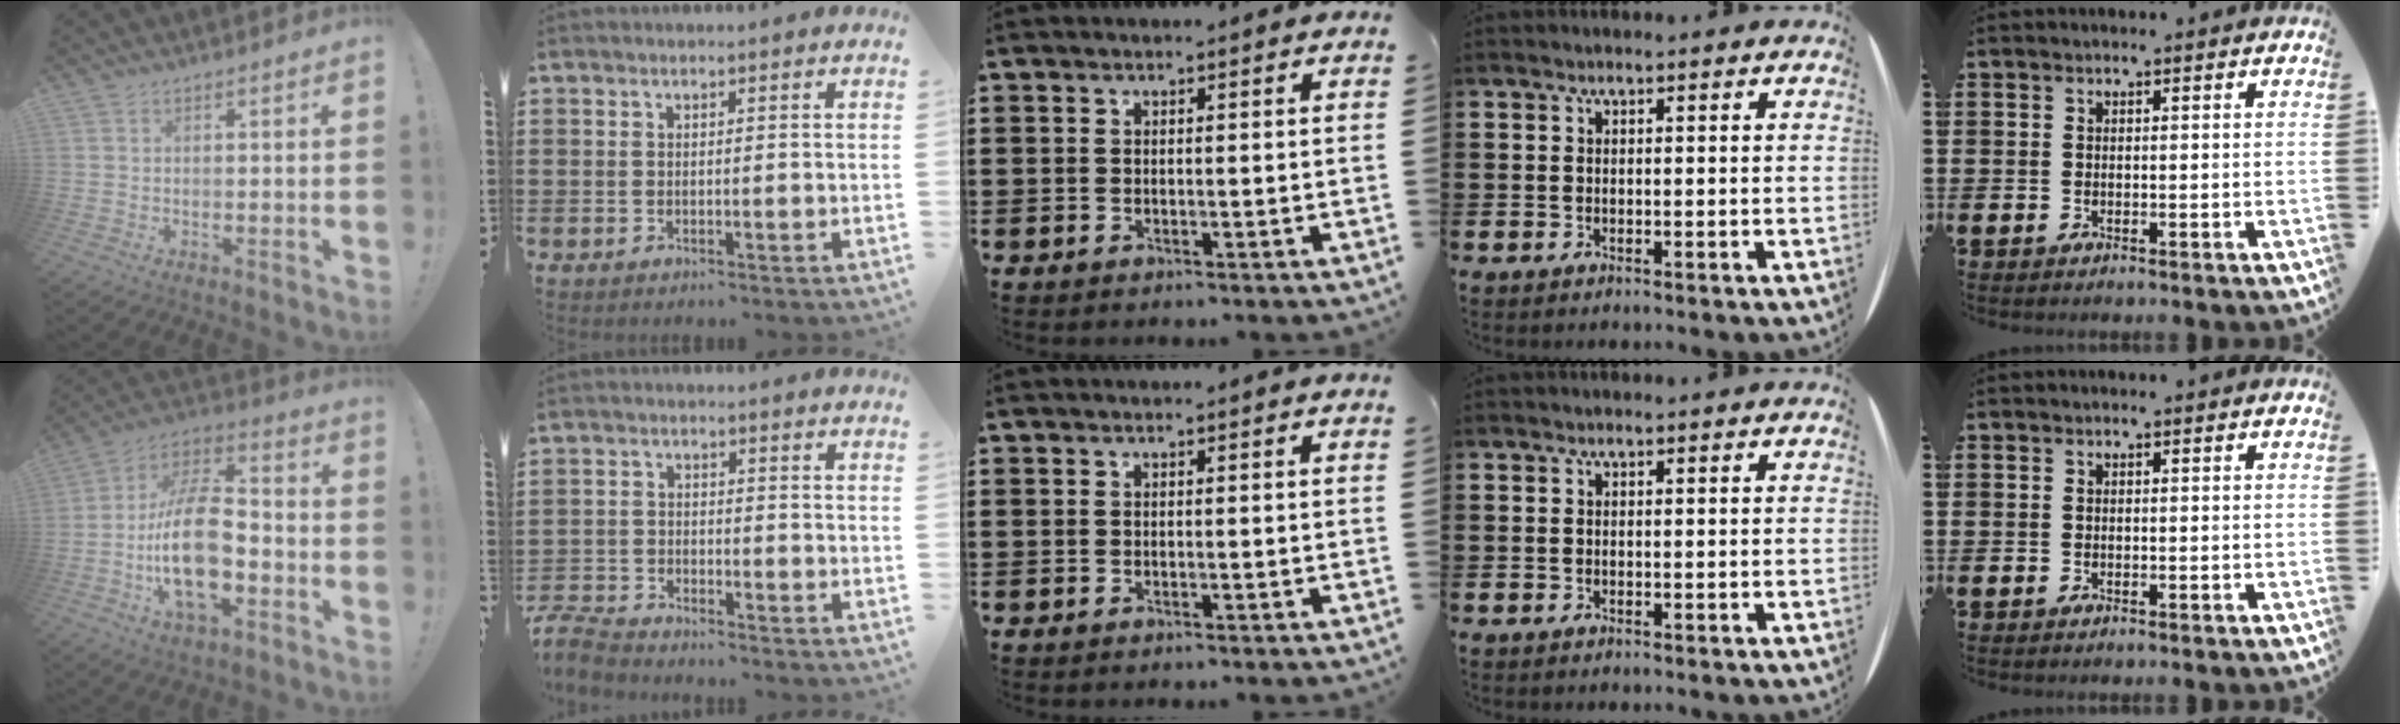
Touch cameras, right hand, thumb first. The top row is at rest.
{"thumb": {"total": 22.3, "force": [-5.0, 11.8, 18.3], "torque": [-0.342, 0.025, -0.082]}, "index": {"total": 4.0, "force": [-3.9, 0.5, 0.5], "torque": [-0.026, -0.002, -0.085]}}